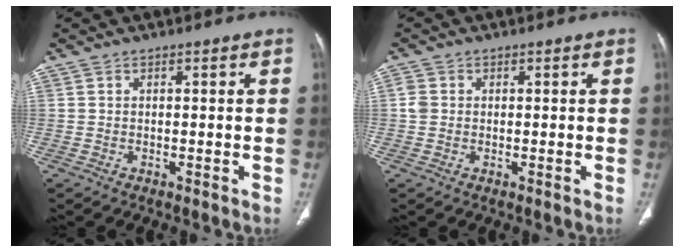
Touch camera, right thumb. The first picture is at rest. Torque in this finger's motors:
{"motor_torque": [-0.02, -0.06, 0.48, 0.25, 0.02]}